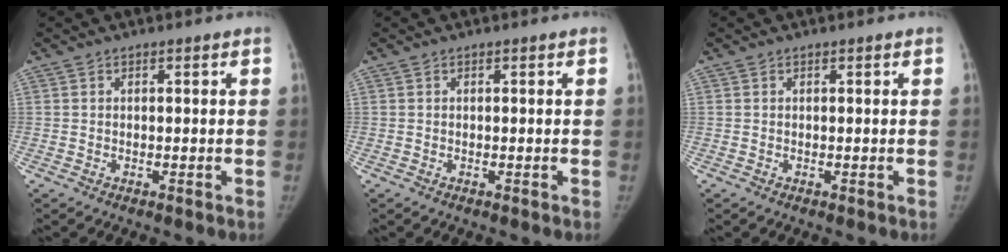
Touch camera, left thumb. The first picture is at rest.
{"total": 0.0}
{"total": 0.0}